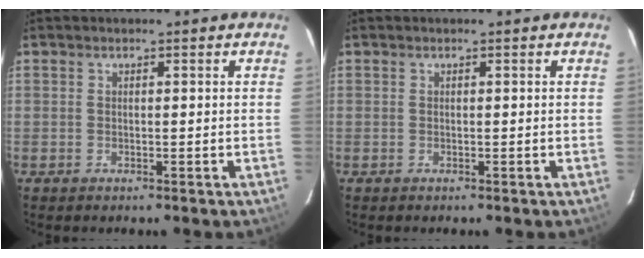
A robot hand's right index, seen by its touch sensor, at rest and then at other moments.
{"total": 0.0}